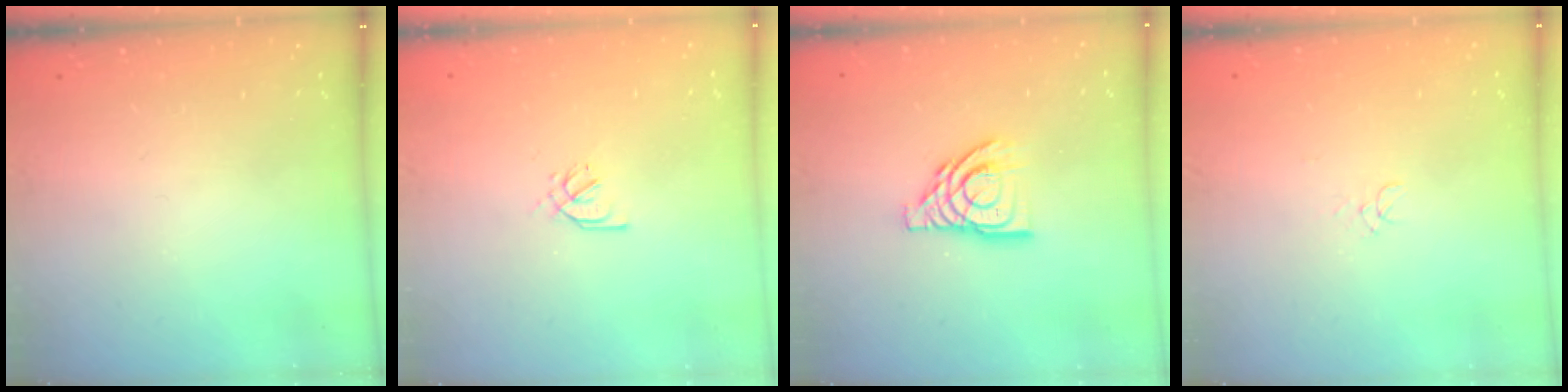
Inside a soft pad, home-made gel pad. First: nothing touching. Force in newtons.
{"total": 2.6, "press": 2.5, "slide": 0.7}
{"total": 12.4, "press": 12.3, "slide": 1.3}
{"total": 3.5, "press": 3.5, "slide": 0.2}